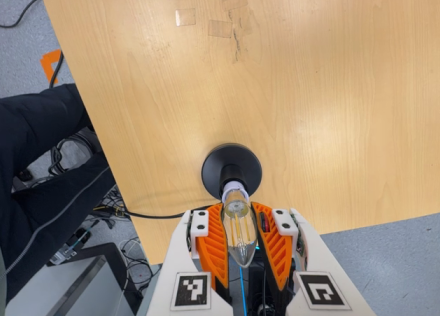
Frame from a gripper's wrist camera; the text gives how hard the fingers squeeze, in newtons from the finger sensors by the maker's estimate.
{"total": 19.7, "left": 19.4, "right": 20.1}